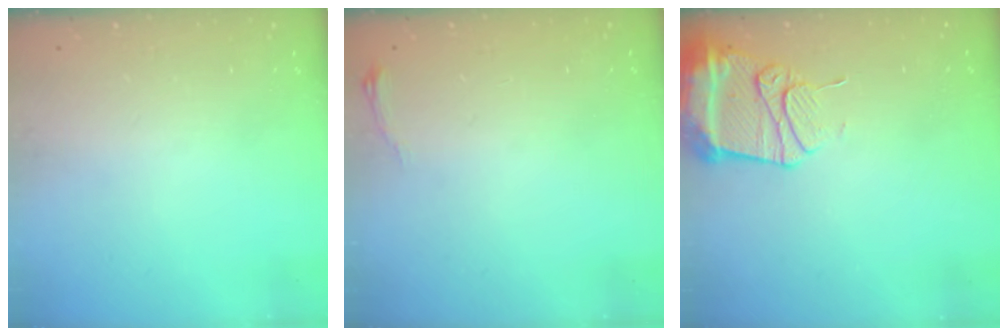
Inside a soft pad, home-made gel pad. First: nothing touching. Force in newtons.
{"total": 3.1, "press": 3.1, "slide": 0.5}
{"total": 13.2, "press": 13.2, "slide": 1.4}